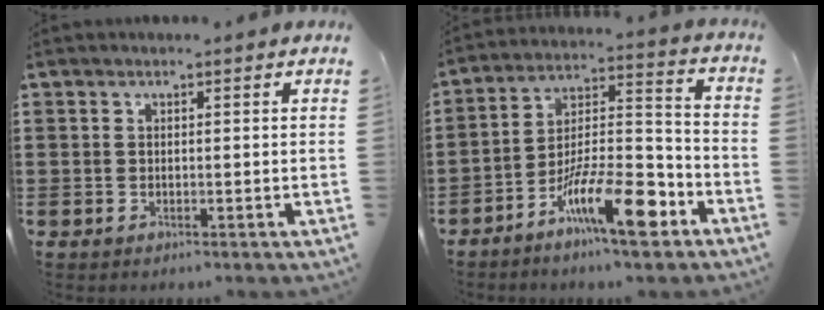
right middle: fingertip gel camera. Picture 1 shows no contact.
{"total": 13.1, "force": [-8.1, 3.0, 9.9], "torque": [-0.179, 0.020, -0.148]}